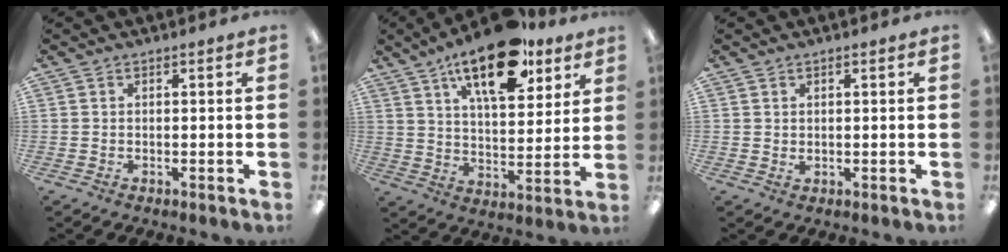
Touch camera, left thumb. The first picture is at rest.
{"total": 18.5, "force": [12.0, 7.8, 11.7], "torque": [-0.179, -0.055, 0.198]}
{"total": 0.8, "force": [0.5, 0.5, 0.4], "torque": [-0.009, 0.002, 0.009]}